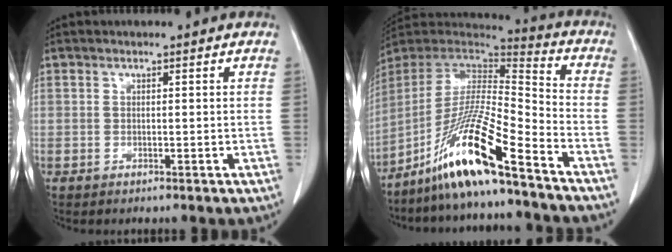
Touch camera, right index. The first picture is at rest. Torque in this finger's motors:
{"motor_torque": [1.49, -0.65, 0.50, 0.21]}